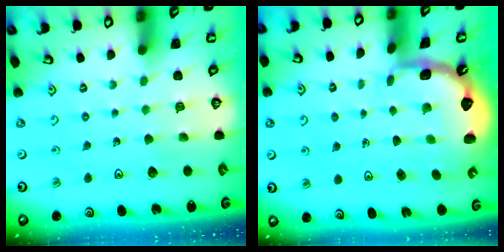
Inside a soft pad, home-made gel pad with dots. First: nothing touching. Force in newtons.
{"total": 2.5, "press": 1.6, "slide": 1.9}